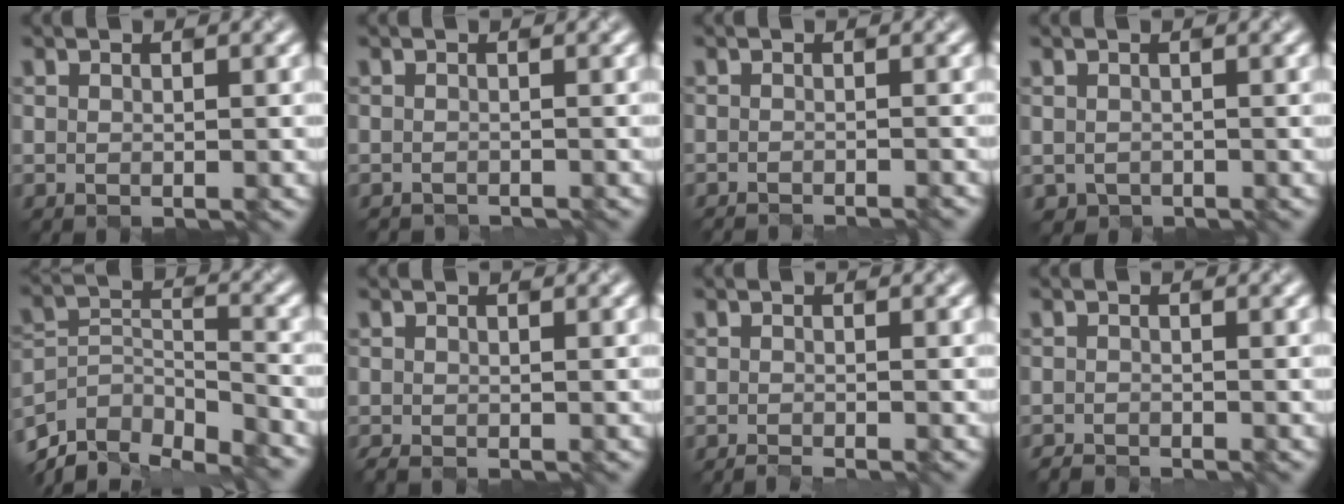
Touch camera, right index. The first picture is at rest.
{"total": 0.6, "force": [-0.5, -0.1, -0.4], "torque": [0.008, -0.007, -0.021]}
{"total": 1.1, "force": [-0.8, 0.5, 0.6], "torque": [0.016, -0.007, -0.023]}
{"total": 0.7, "force": [-0.1, 0.4, -0.6], "torque": [0.008, -0.005, 0.003]}
{"total": 9.2, "force": [-7.9, 3.3, 3.4], "torque": [-0.067, -0.011, -0.134]}
{"total": 0.0}
{"total": 1.1, "force": [-0.4, 0.6, 0.8], "torque": [0.005, -0.005, -0.017]}
{"total": 0.9, "force": [-0.8, -0.2, -0.4], "torque": [0.009, -0.004, -0.020]}